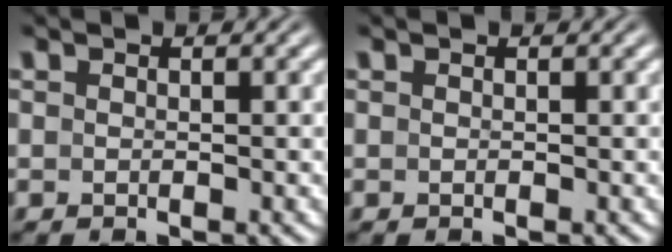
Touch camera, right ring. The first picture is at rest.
{"total": 0.0}